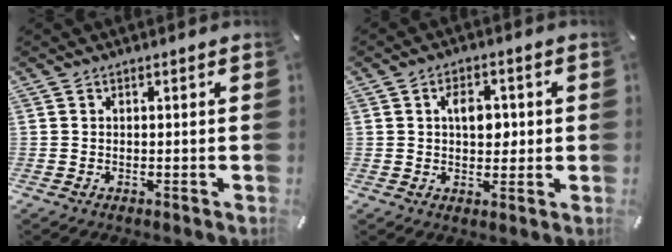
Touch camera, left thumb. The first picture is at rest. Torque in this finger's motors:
{"motor_torque": [0.73, 1.92, 0.52, -0.41, 0.16]}